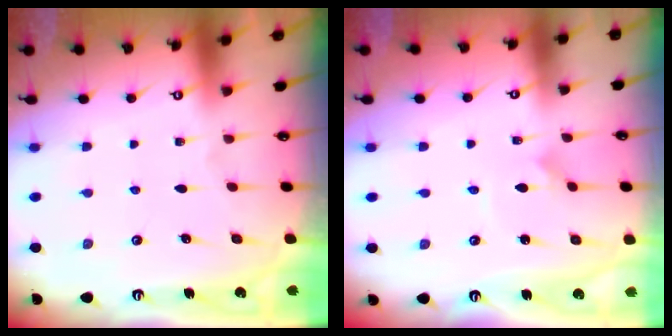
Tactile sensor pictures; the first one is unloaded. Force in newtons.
{"total": 2.5, "press": 2.5, "slide": 0.1}